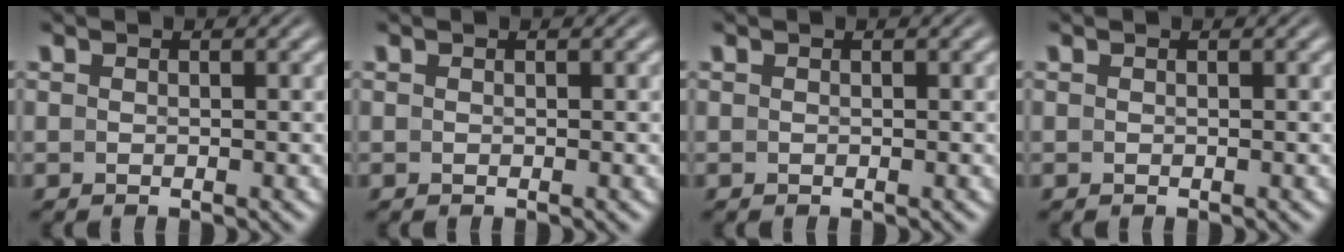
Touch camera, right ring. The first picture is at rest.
{"total": 0.0}
{"total": 0.0}
{"total": 0.0}